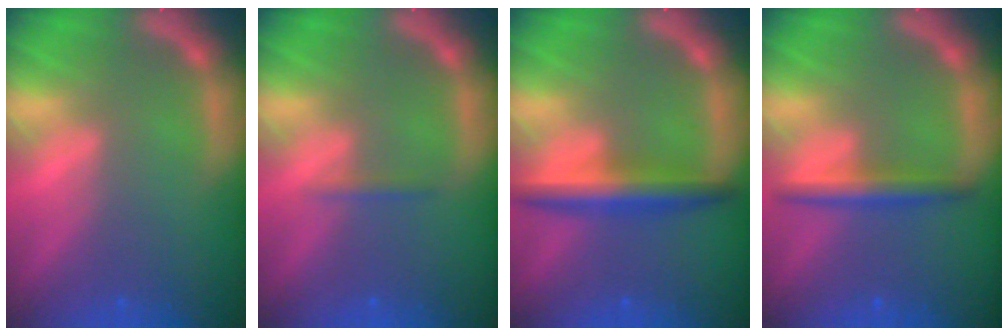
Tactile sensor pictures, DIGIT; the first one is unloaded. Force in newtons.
{"total": 0.9}
{"total": 4.5}
{"total": 3.0}